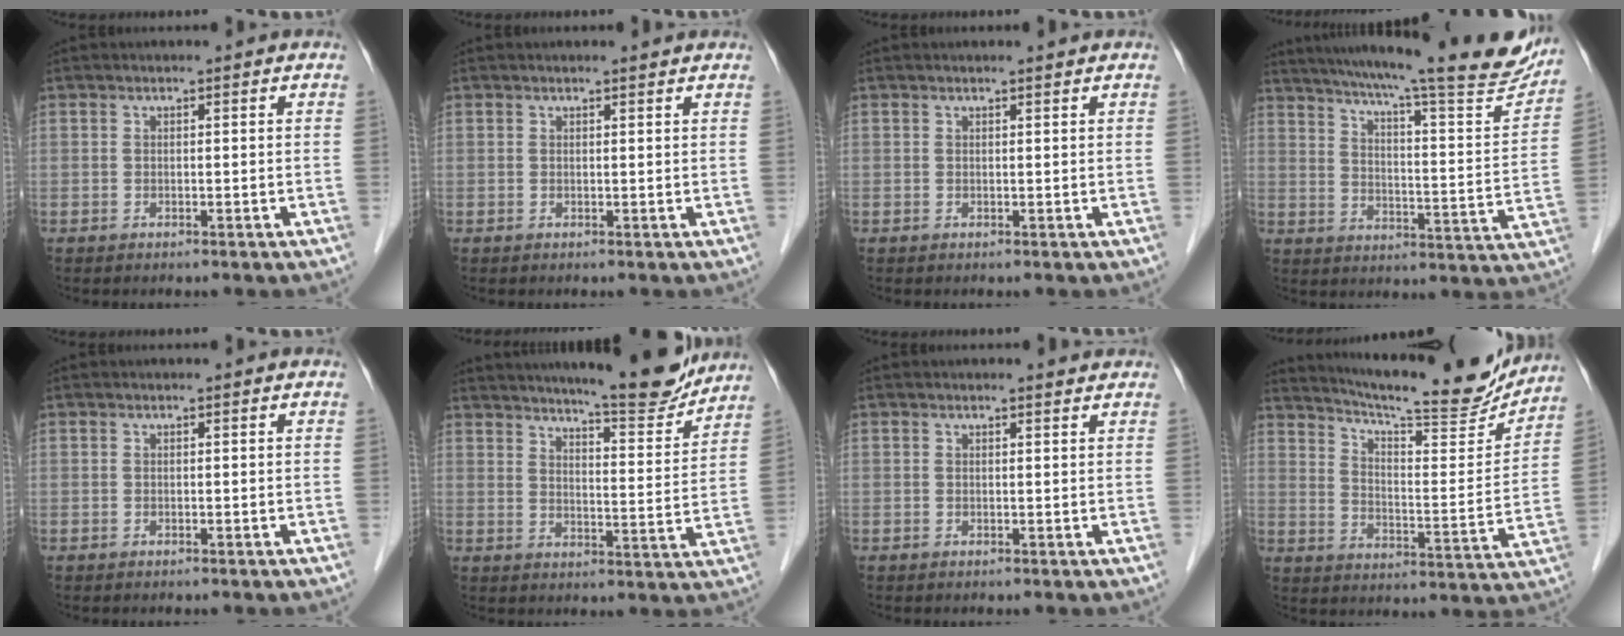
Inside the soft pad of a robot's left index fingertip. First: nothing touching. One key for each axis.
{"total": 1.1, "fx": 1.1, "fy": -0.1, "fz": 0.2, "tx": -0.011, "ty": -0.001, "tz": 0.014}
{"total": 0.9, "fx": 0.8, "fy": -0.1, "fz": 0.2, "tx": -0.010, "ty": -0.001, "tz": 0.013}
{"total": 26.1, "fx": 22.6, "fy": 2.2, "fz": 12.8, "tx": -0.201, "ty": -0.041, "tz": 0.289}
{"total": 0.0}
{"total": 13.9, "fx": 12.7, "fy": 0.8, "fz": 5.5, "tx": -0.079, "ty": -0.018, "tz": 0.168}
{"total": 1.2, "fx": 1.2, "fy": 0.2, "fz": 0.2, "tx": -0.013, "ty": -0.003, "tz": 0.012}
{"total": 20.1, "fx": 18.7, "fy": 1.6, "fz": 7.4, "tx": -0.121, "ty": -0.042, "tz": 0.259}